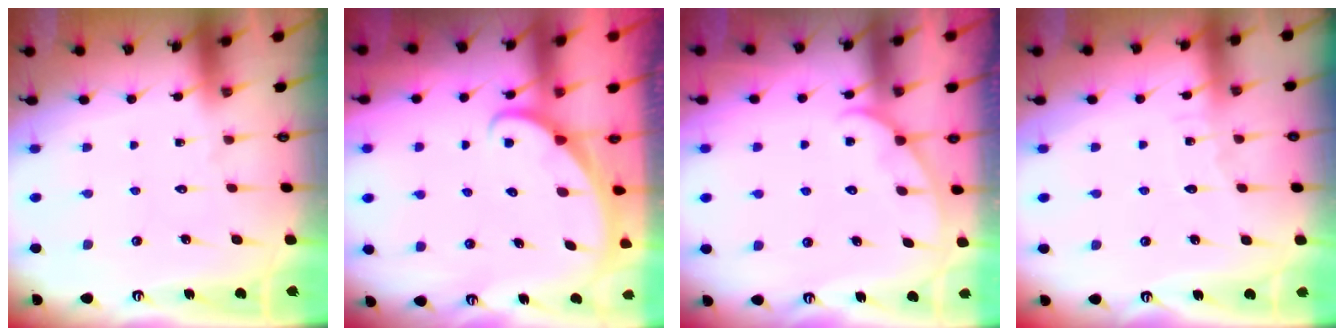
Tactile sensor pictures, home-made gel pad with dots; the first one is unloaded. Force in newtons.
{"total": 2.0, "press": 2.0, "slide": 0.1}
{"total": 3.6, "press": 3.6, "slide": 0.3}
{"total": 4.2, "press": 4.2, "slide": 0.4}